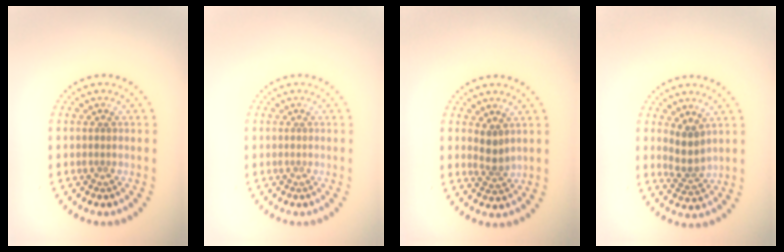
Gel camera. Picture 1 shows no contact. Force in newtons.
{"total": 0.0}
{"total": 1.7, "press": 1.3, "slide": 1.1}
{"total": 2.6, "press": 2.1, "slide": 1.5}